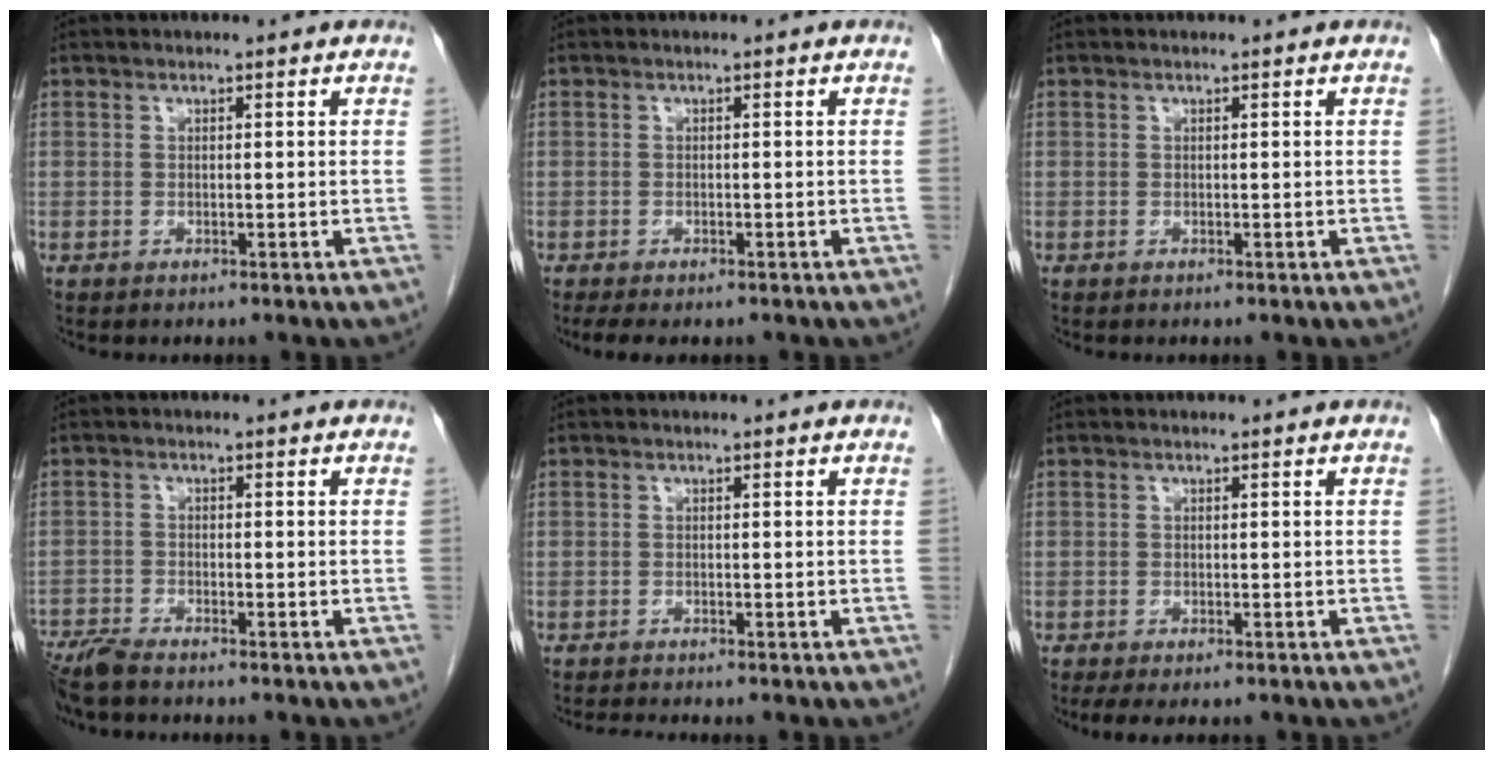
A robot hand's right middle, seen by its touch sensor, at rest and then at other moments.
{"total": 4.2, "force": [-3.3, 1.5, 2.2], "torque": [-0.034, -0.011, -0.045]}
{"total": 0.0}
{"total": 4.4, "force": [-4.0, 0.2, 1.8], "torque": [-0.036, -0.017, -0.077]}
{"total": 1.5, "force": [-1.4, -0.4, 0.4], "torque": [-0.011, -0.005, -0.026]}
{"total": 3.6, "force": [-2.7, 1.1, 2.1], "torque": [-0.032, -0.011, -0.037]}